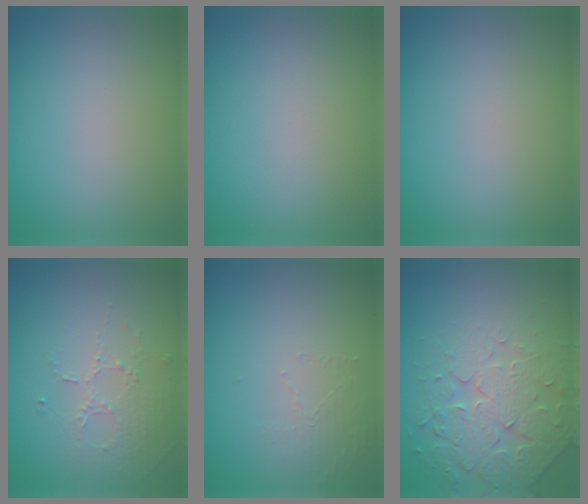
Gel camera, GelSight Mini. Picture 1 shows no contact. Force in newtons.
{"total": 0.0}
{"total": 0.0}
{"total": 1.7, "press": 1.2, "slide": 1.2}
{"total": 1.4, "press": 0.4, "slide": 1.4}
{"total": 5.0, "press": 4.8, "slide": 1.5}